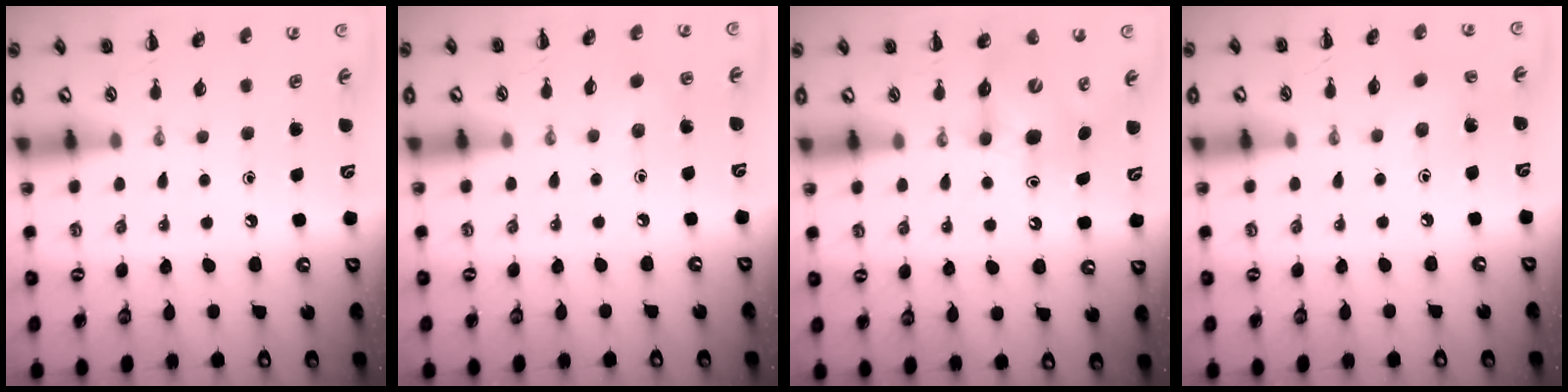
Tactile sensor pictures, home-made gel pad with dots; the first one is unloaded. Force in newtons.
{"total": 1.8, "press": 1.7, "slide": 0.6}
{"total": 7.3, "press": 7.2, "slide": 1.2}
{"total": 2.3, "press": 2.1, "slide": 0.9}